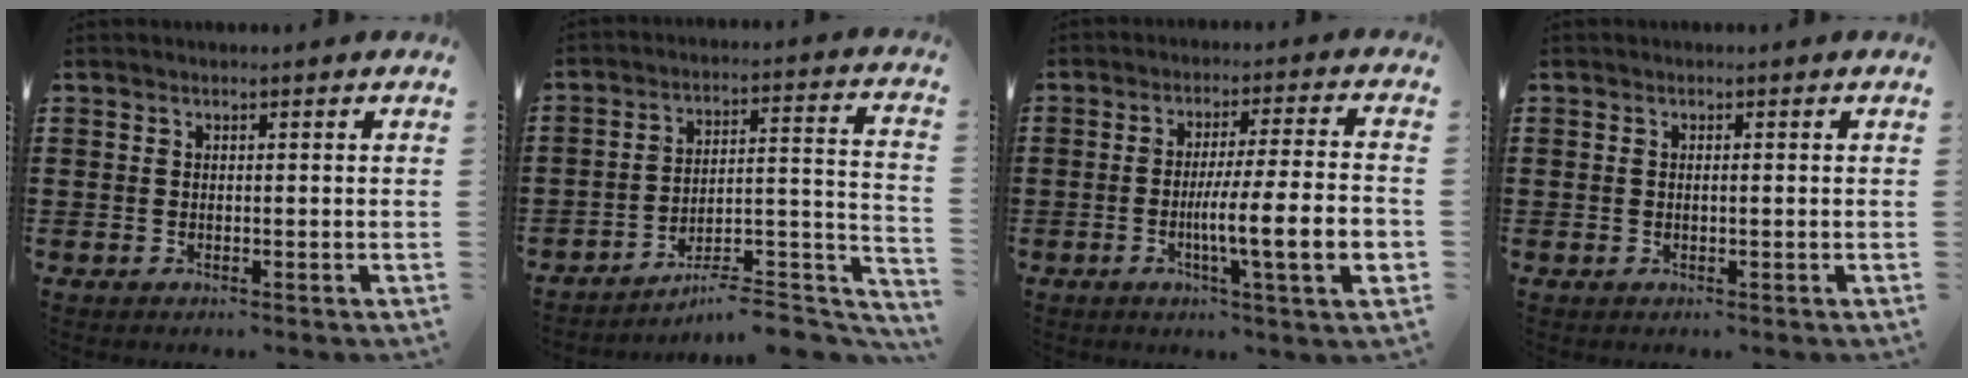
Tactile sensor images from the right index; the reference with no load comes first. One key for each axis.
{"total": 6.8, "fx": -6.1, "fy": 0.9, "fz": 2.8, "tx": -0.038, "ty": -0.006, "tz": -0.119}
{"total": 10.8, "fx": -2.9, "fy": 0.7, "fz": 10.4, "tx": -0.190, "ty": -0.012, "tz": -0.055}
{"total": 0.6, "fx": 0.0, "fy": 0.1, "fz": 0.6, "tx": -0.012, "ty": -0.002, "tz": 0.000}